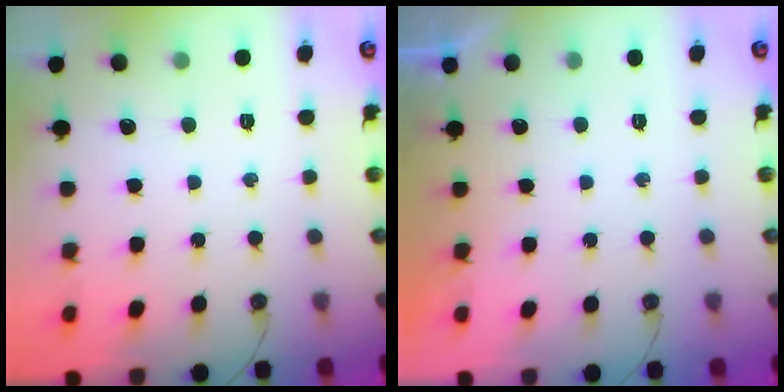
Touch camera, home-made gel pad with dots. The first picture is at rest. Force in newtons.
{"total": 0.0}